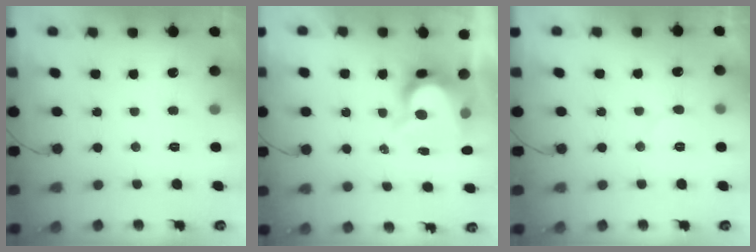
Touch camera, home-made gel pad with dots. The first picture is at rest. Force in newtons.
{"total": 7.7, "press": 7.7, "slide": 0.4}
{"total": 5.5, "press": 5.5, "slide": 0.4}